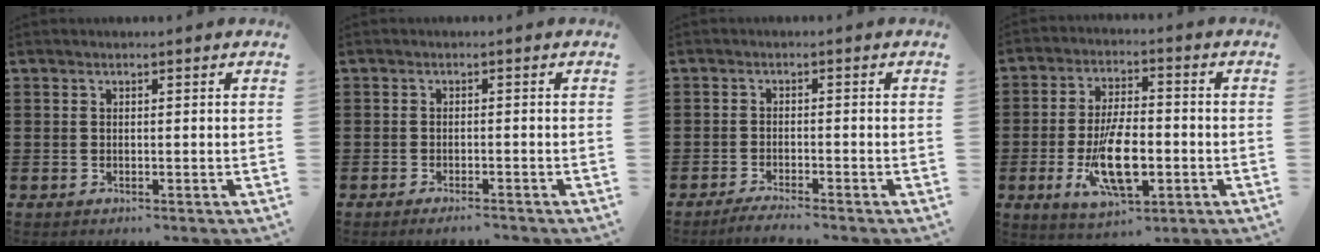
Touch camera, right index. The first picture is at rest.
{"total": 1.4, "force": [-1.3, 0.1, 0.6], "torque": [-0.013, -0.001, -0.023]}
{"total": 2.2, "force": [-2.1, -0.3, 0.6], "torque": [-0.010, -0.001, -0.040]}
{"total": 10.9, "force": [-3.0, 4.5, 9.5], "torque": [-0.183, -0.010, -0.051]}